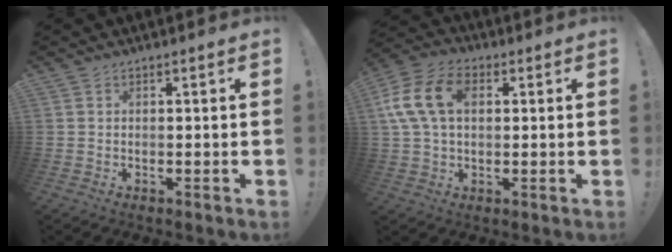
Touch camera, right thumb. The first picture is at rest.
{"total": 14.7, "force": [2.9, 9.8, 10.5], "torque": [-0.222, 0.013, 0.055]}